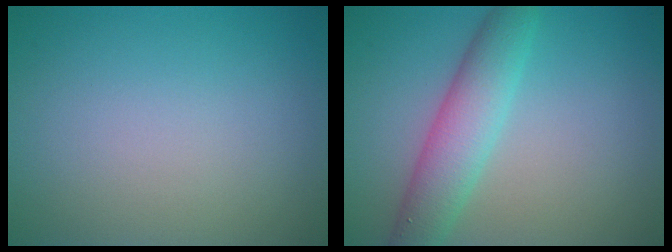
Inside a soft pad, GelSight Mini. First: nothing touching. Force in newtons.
{"total": 4.8, "press": 4.8, "slide": 0.1}